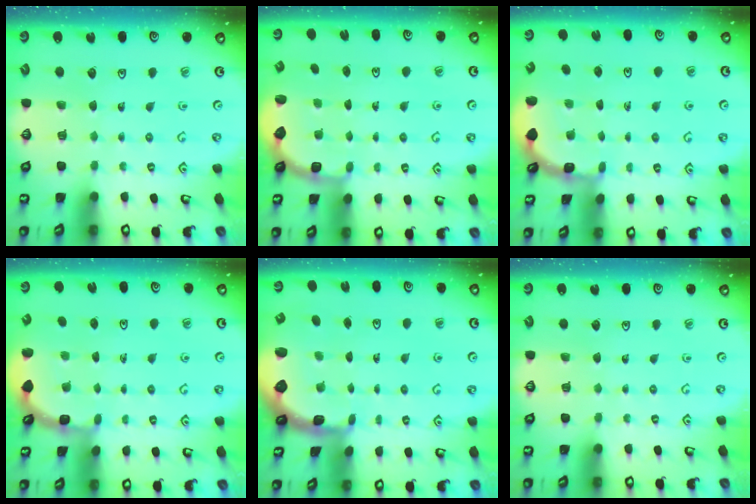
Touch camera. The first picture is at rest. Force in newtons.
{"total": 2.8, "press": 2.1, "slide": 1.8}
{"total": 1.9, "press": 1.9, "slide": 0.2}
{"total": 1.9, "press": 1.9, "slide": 0.3}
{"total": 2.3, "press": 1.5, "slide": 1.8}
{"total": 0.0}